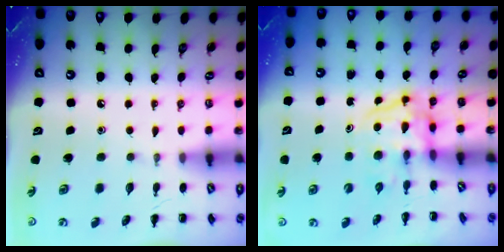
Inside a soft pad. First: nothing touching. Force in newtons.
{"total": 3.7, "press": 3.7, "slide": 0.6}